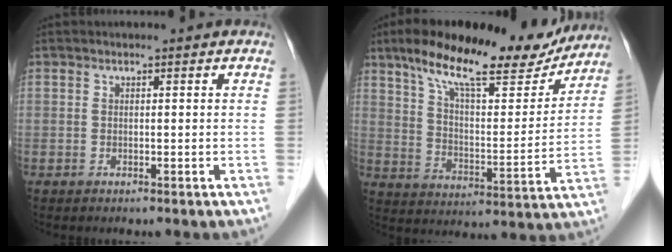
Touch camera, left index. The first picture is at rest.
{"total": 20.0, "force": [15.7, 4.8, 11.3], "torque": [-0.178, 0.012, 0.243]}